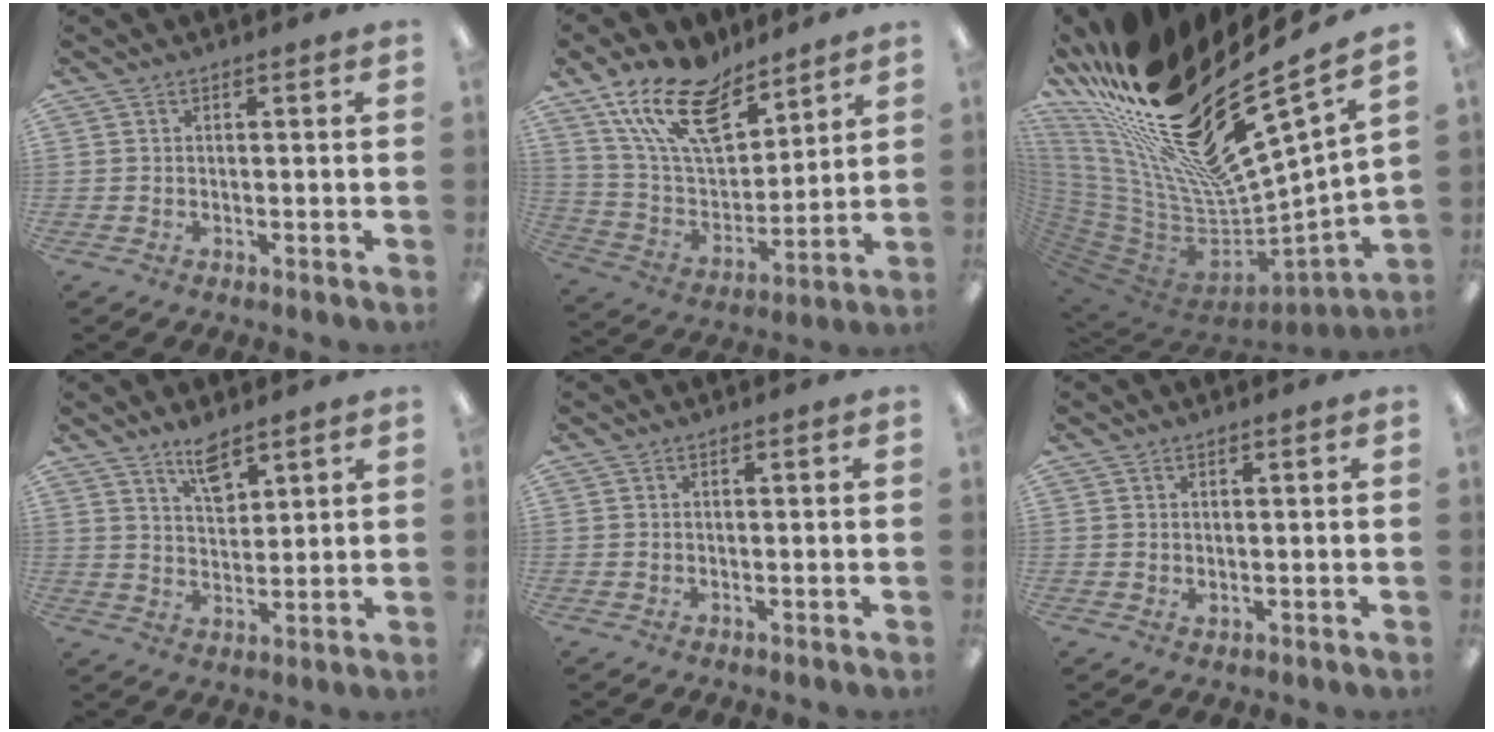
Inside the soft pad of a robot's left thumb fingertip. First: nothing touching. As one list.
[{"total": 18.8, "force": [13.0, 8.6, 10.4], "torque": [-0.198, -0.065, 0.237]}, {"total": 29.3, "force": [18.8, 9.2, 20.6], "torque": [-0.309, -0.197, 0.360]}, {"total": 7.2, "force": [5.4, 2.8, 3.8], "torque": [-0.056, -0.031, 0.094]}, {"total": 0.0}, {"total": 1.0, "force": [0.8, 0.3, 0.5], "torque": [-0.010, 0.000, 0.014]}]